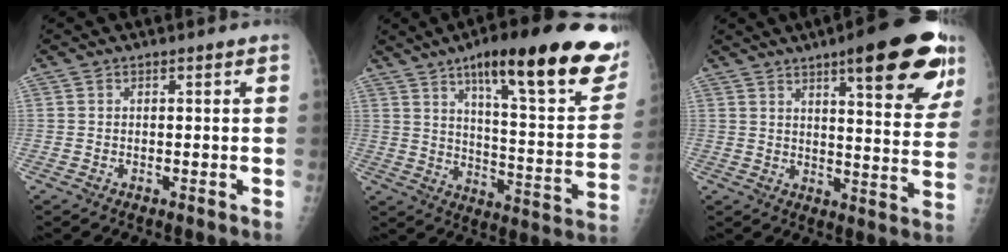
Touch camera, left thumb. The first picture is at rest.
{"total": 27.0, "force": [15.6, 6.3, 21.2], "torque": [-0.266, -0.048, 0.224]}
{"total": 20.7, "force": [11.6, 5.1, 16.3], "torque": [-0.187, -0.042, 0.151]}